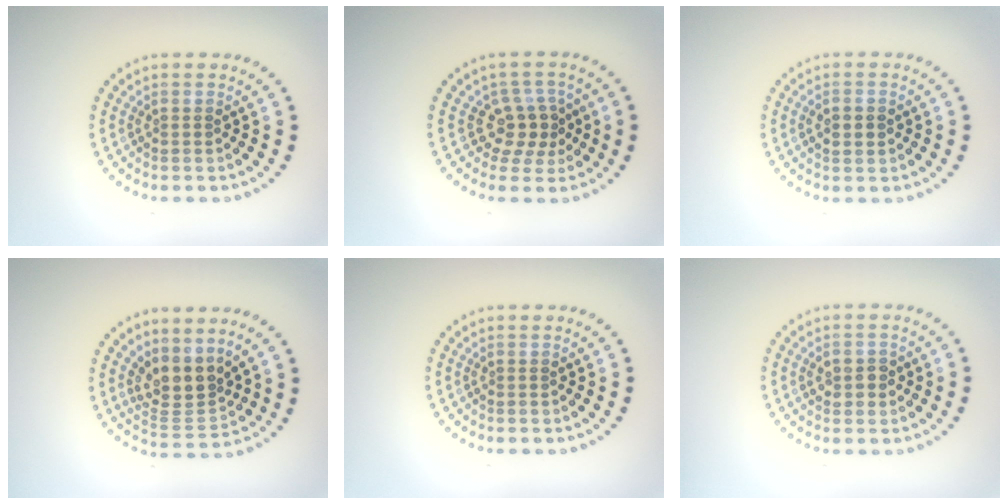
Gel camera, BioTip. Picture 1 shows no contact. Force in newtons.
{"total": 2.7, "press": 2.1, "slide": 1.6}
{"total": 2.2, "press": 2.2, "slide": 0.2}
{"total": 3.6, "press": 2.7, "slide": 2.4}
{"total": 0.0}
{"total": 1.9, "press": 1.9, "slide": 0.1}